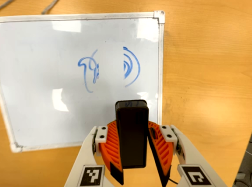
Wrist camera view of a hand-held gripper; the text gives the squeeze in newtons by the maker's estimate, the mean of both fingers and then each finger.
{"total": 7.3, "left": 7.9, "right": 6.6}